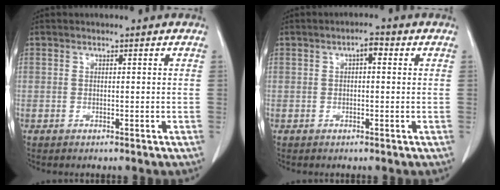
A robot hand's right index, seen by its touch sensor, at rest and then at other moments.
{"total": 2.2, "force": [0.6, 0.8, 1.9], "torque": [-0.031, 0.010, 0.008]}